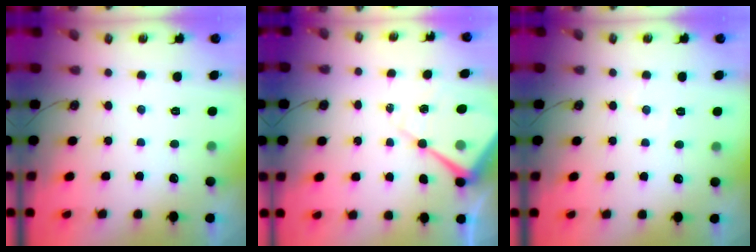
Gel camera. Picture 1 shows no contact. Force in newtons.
{"total": 11.7, "press": 11.7, "slide": 1.1}
{"total": 3.2, "press": 3.1, "slide": 0.7}